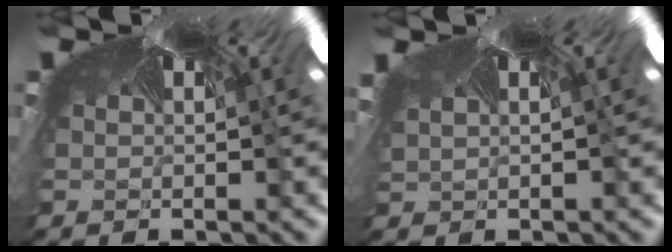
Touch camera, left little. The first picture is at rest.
{"total": 1.3, "force": [-1.2, -0.4, -0.5], "torque": [0.004, -0.018, -0.006]}